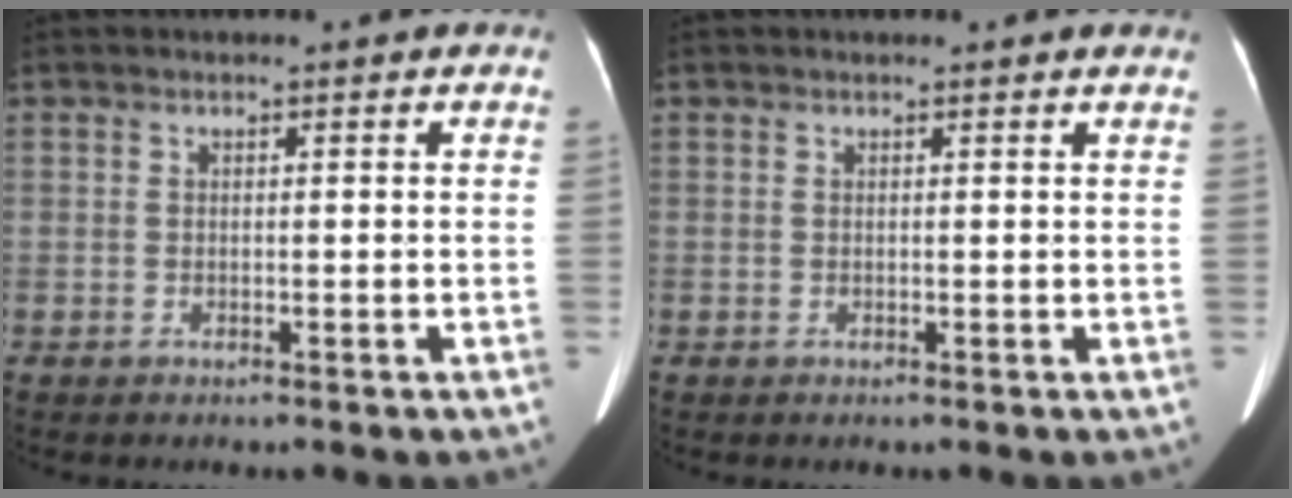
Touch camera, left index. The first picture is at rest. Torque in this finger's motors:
{"motor_torque": [0.63, -0.73, 0.05, 0.00]}